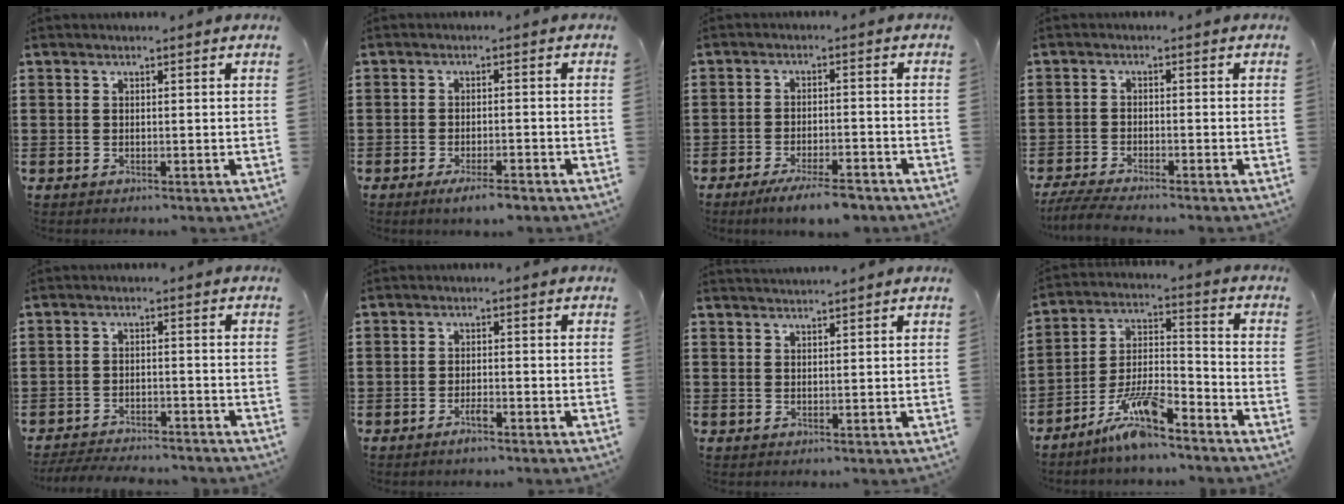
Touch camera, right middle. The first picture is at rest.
{"total": 2.9, "force": [-2.0, 0.4, 2.0], "torque": [-0.031, 0.003, -0.035]}
{"total": 4.9, "force": [-3.9, 0.5, 2.9], "torque": [-0.049, -0.004, -0.070]}
{"total": 3.1, "force": [-2.9, 0.0, 1.3], "torque": [-0.035, -0.009, -0.060]}
{"total": 3.7, "force": [-3.7, 0.3, 0.5], "torque": [-0.016, 0.000, -0.079]}
{"total": 1.9, "force": [-1.5, 0.3, 1.1], "torque": [-0.023, -0.001, -0.028]}
{"total": 1.5, "force": [1.5, -0.2, 0.0], "torque": [-0.002, -0.001, 0.029]}
{"total": 10.0, "force": [-7.9, 1.9, 5.8], "torque": [-0.123, 0.009, -0.152]}